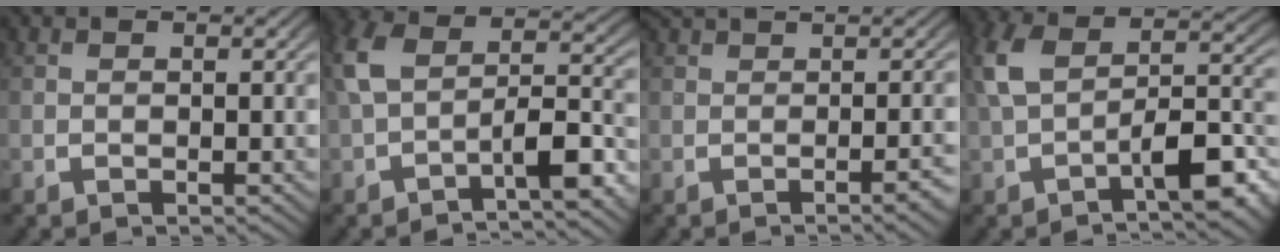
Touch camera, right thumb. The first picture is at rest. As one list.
[{"total": 6.9, "force": [-1.8, 3.7, 5.5], "torque": [-0.113, -0.010, -0.013]}, {"total": 2.9, "force": [0.3, 0.3, 2.9], "torque": [-0.040, 0.012, 0.007]}, {"total": 7.6, "force": [-1.4, 4.0, 6.3], "torque": [-0.118, -0.006, -0.004]}]